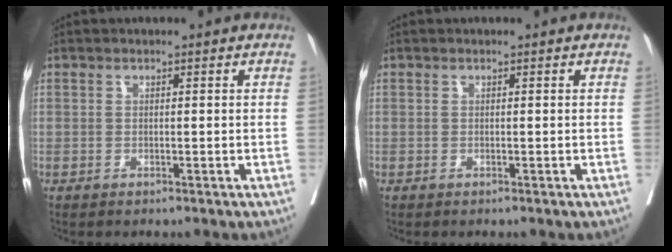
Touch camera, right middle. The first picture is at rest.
{"total": 0.0}